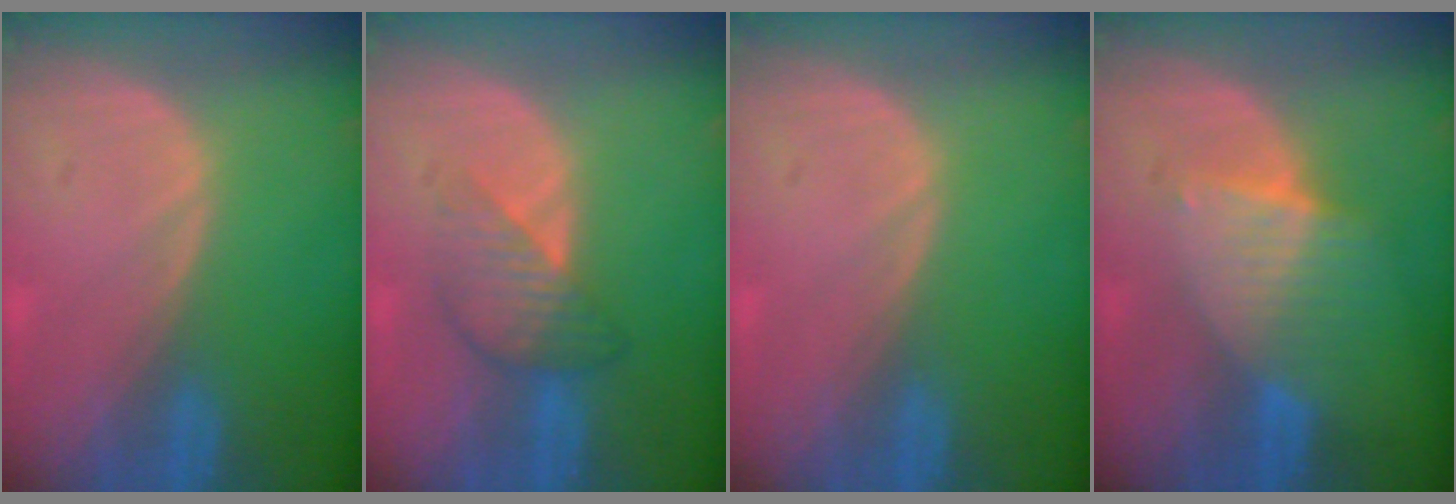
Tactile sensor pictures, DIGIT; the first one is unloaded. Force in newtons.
{"total": 4.6, "press": 4.6, "slide": 0.2}
{"total": 0.0}
{"total": 6.6, "press": 5.9, "slide": 2.9}